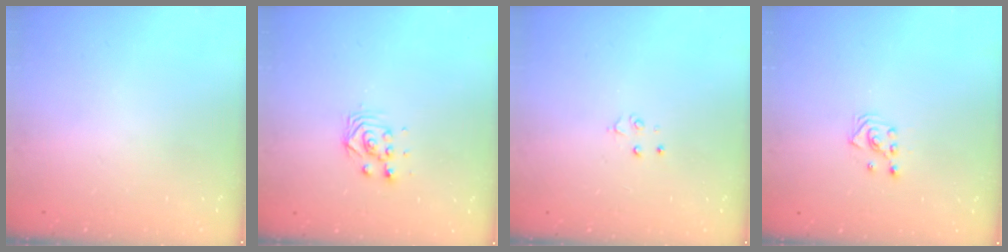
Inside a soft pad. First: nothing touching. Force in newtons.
{"total": 3.0, "press": 3.0, "slide": 0.2}
{"total": 2.8, "press": 2.8, "slide": 0.3}
{"total": 3.2, "press": 3.2, "slide": 0.4}